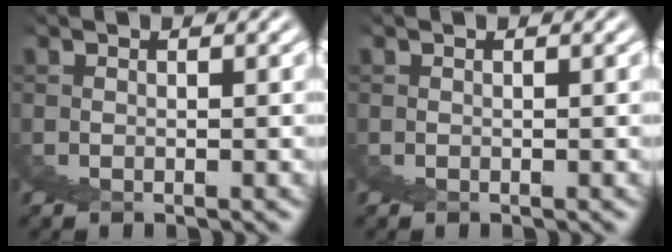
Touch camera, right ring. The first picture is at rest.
{"total": 0.0}